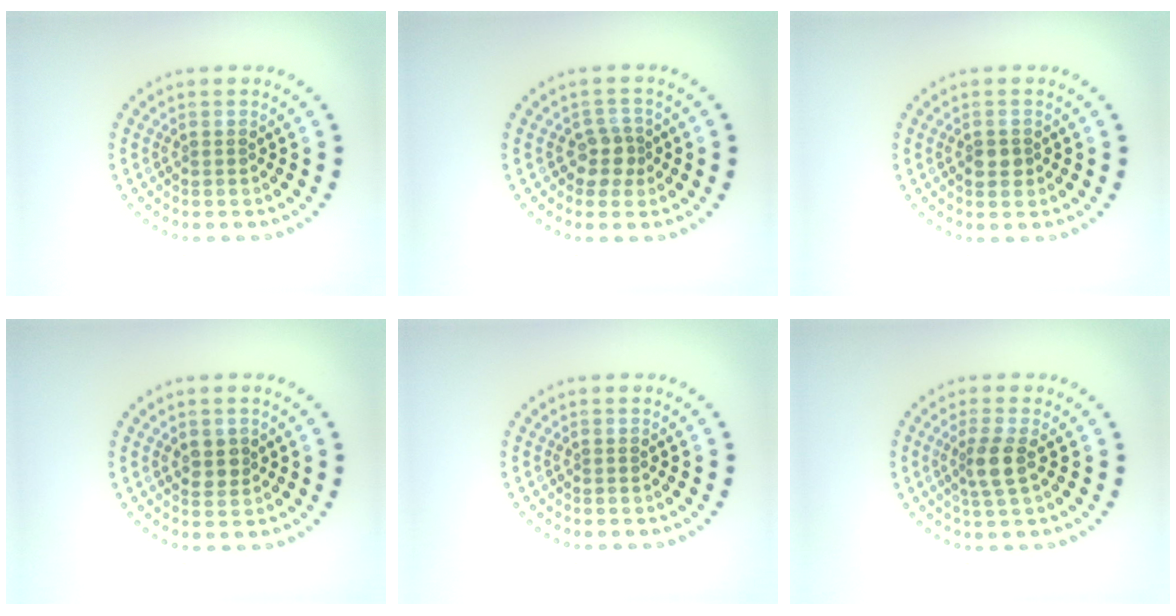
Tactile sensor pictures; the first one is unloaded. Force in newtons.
{"total": 2.2, "press": 1.8, "slide": 1.2}
{"total": 1.5, "press": 1.4, "slide": 0.5}
{"total": 1.8, "press": 1.7, "slide": 0.6}
{"total": 0.0}
{"total": 2.5, "press": 2.1, "slide": 1.4}